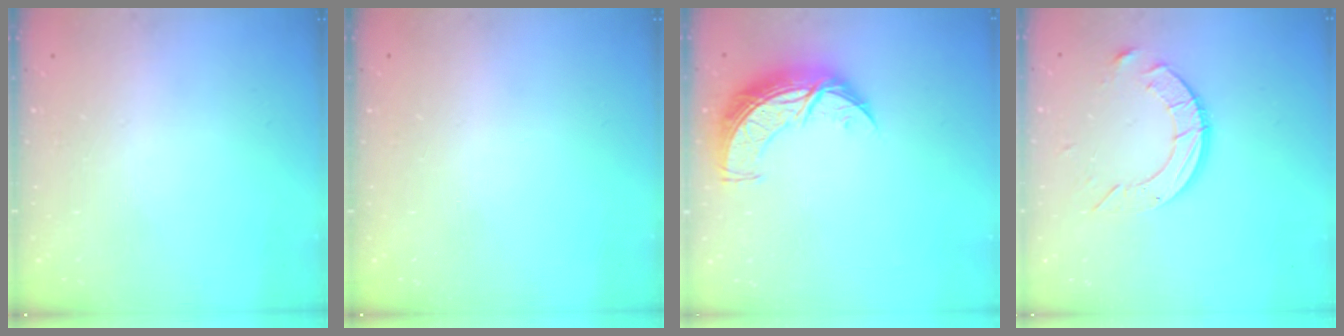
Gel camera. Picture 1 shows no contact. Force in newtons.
{"total": 0.0}
{"total": 10.9, "press": 10.9, "slide": 0.9}
{"total": 9.8, "press": 9.8, "slide": 0.9}